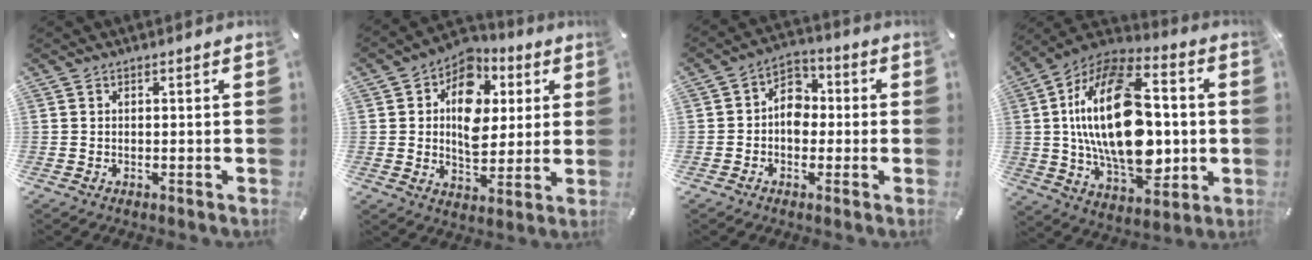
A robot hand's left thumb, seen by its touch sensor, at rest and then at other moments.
{"total": 13.1, "force": [2.6, 10.0, 7.9], "torque": [-0.111, -0.005, 0.048]}
{"total": 7.1, "force": [-1.2, 5.8, 3.9], "torque": [-0.060, 0.018, -0.023]}
{"total": 28.1, "force": [1.0, 16.3, 22.8], "torque": [-0.438, -0.003, 0.015]}